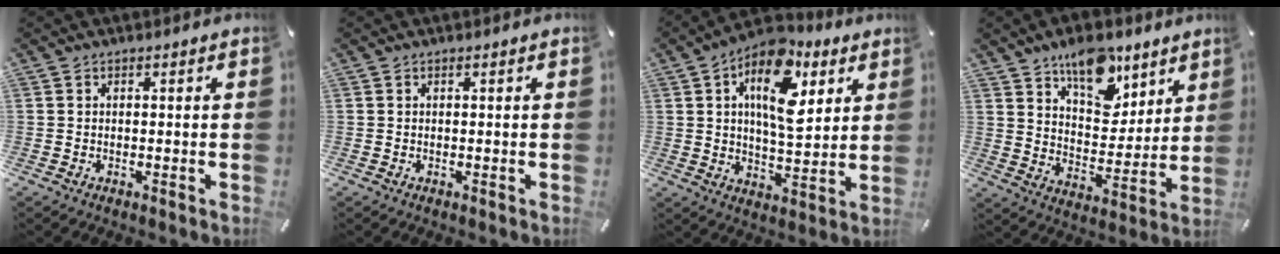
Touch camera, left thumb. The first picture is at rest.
{"total": 0.0}
{"total": 16.0, "force": [7.1, 8.3, 11.7], "torque": [-0.179, -0.019, 0.122]}
{"total": 14.5, "force": [10.3, 8.0, 6.2], "torque": [-0.079, -0.072, 0.186]}